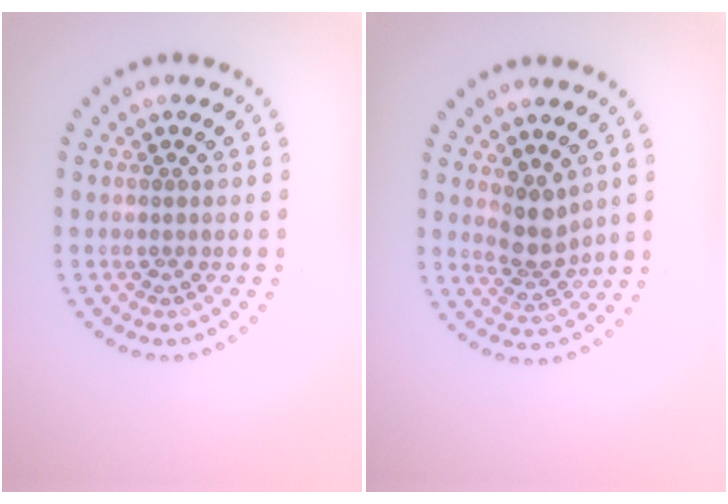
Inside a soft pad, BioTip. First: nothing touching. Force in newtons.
{"total": 2.8, "press": 2.3, "slide": 1.7}